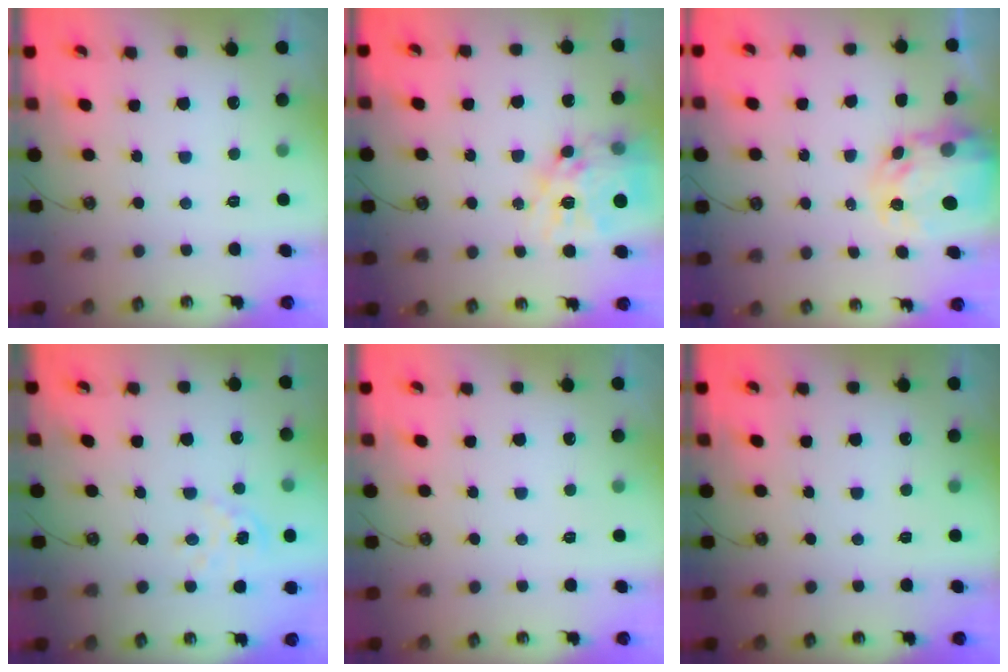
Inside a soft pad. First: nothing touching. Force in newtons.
{"total": 16.7, "press": 16.7, "slide": 1.7}
{"total": 5.9, "press": 5.9, "slide": 0.5}
{"total": 3.7, "press": 3.7, "slide": 0.2}
{"total": 0.0}
{"total": 0.0}